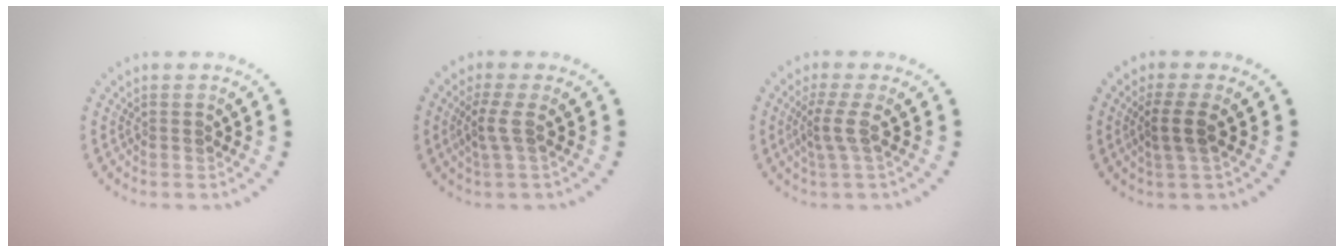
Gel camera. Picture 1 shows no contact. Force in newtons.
{"total": 1.7, "press": 1.4, "slide": 1.0}
{"total": 2.2, "press": 1.5, "slide": 1.6}
{"total": 2.2, "press": 1.8, "slide": 1.3}